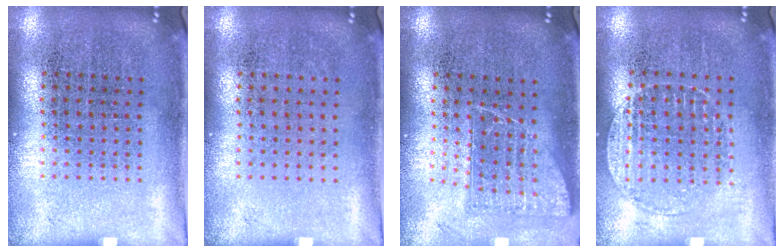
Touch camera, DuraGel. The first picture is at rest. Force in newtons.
{"total": 0.0}
{"total": 1.1, "press": 0.9, "slide": 0.6}
{"total": 1.3, "press": 1.1, "slide": 0.6}